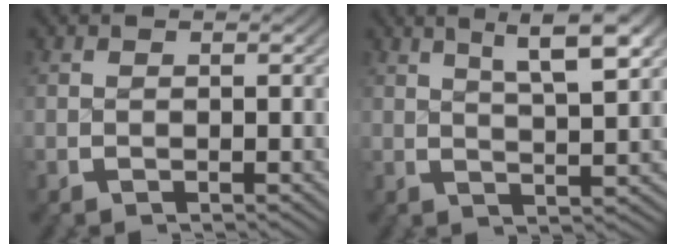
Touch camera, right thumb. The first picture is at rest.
{"total": 6.7, "force": [3.5, 2.5, 5.1], "torque": [-0.062, 0.017, 0.049]}